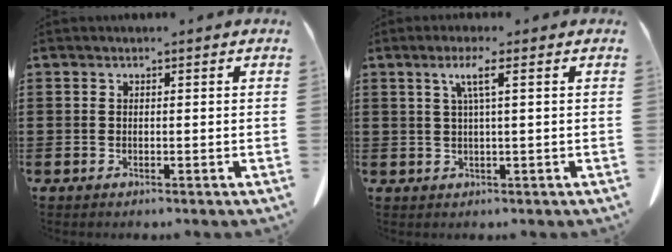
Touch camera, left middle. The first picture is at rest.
{"total": 3.6, "force": [1.2, -0.2, 3.4], "torque": [-0.069, -0.001, 0.018]}